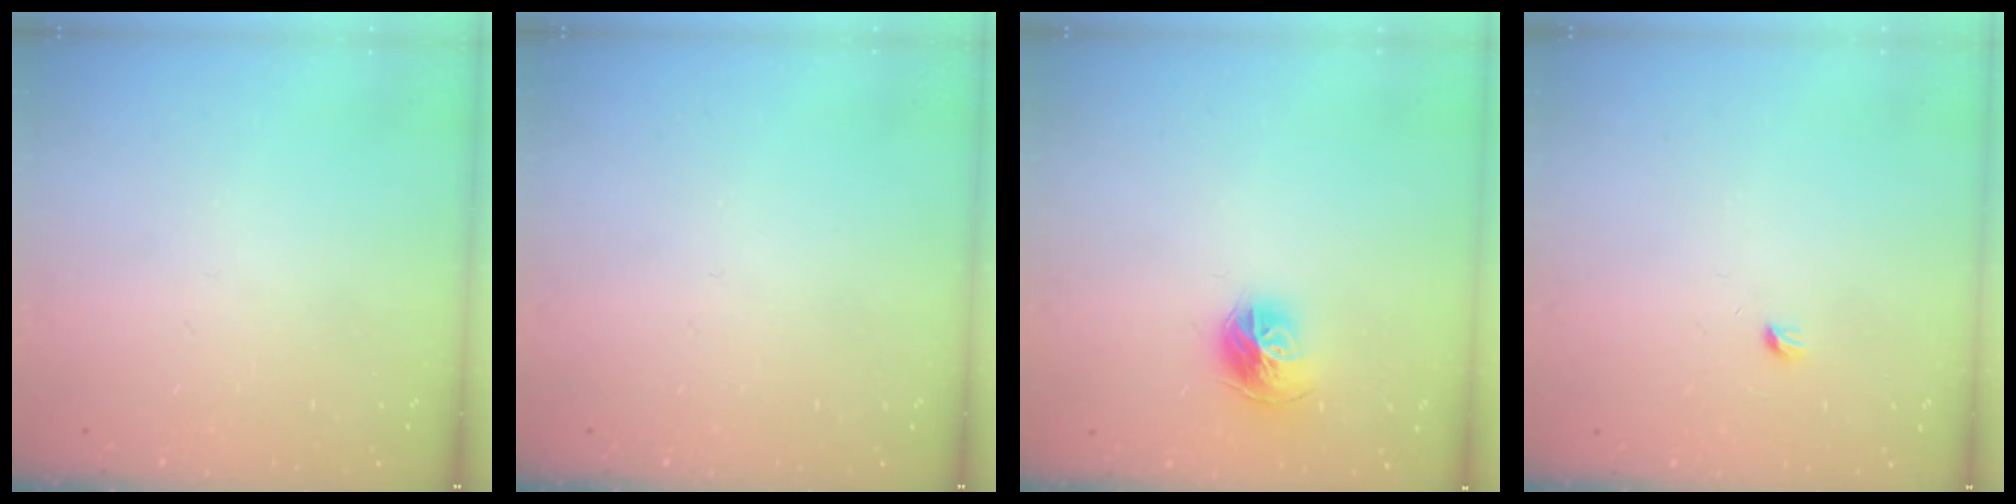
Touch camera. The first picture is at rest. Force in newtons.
{"total": 0.0}
{"total": 10.6, "press": 10.5, "slide": 1.2}
{"total": 2.9, "press": 2.9, "slide": 0.4}